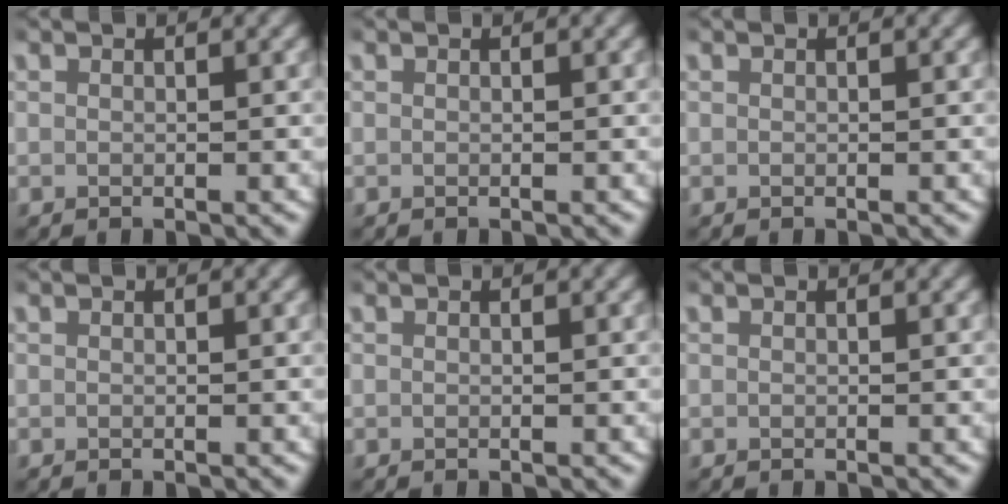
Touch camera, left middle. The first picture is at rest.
{"total": 0.0}
{"total": 0.0}
{"total": 0.0}
{"total": 0.0}
{"total": 0.0}